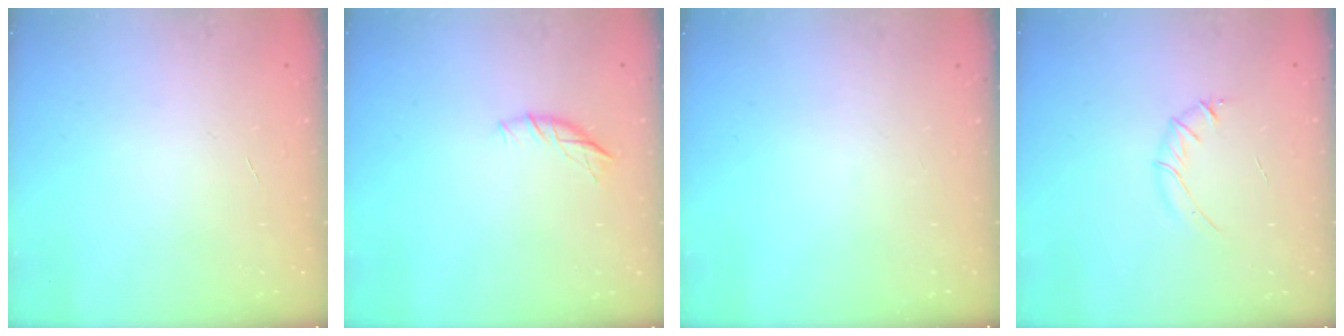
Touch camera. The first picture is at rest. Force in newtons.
{"total": 5.5, "press": 5.4, "slide": 0.7}
{"total": 0.0}
{"total": 3.7, "press": 3.5, "slide": 1.0}